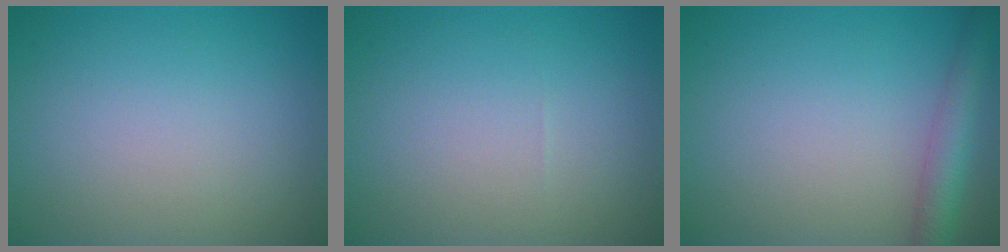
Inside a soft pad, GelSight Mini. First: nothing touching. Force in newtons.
{"total": 0.0}
{"total": 3.5, "press": 3.5, "slide": 0.2}